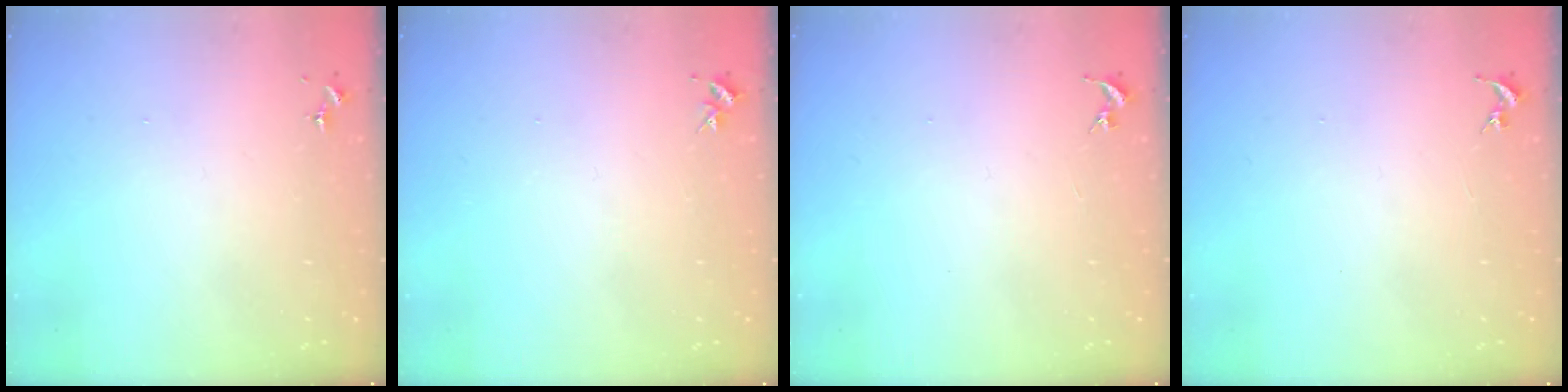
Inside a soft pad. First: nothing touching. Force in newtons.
{"total": 3.2, "press": 3.2, "slide": 0.4}
{"total": 0.0}
{"total": 0.0}